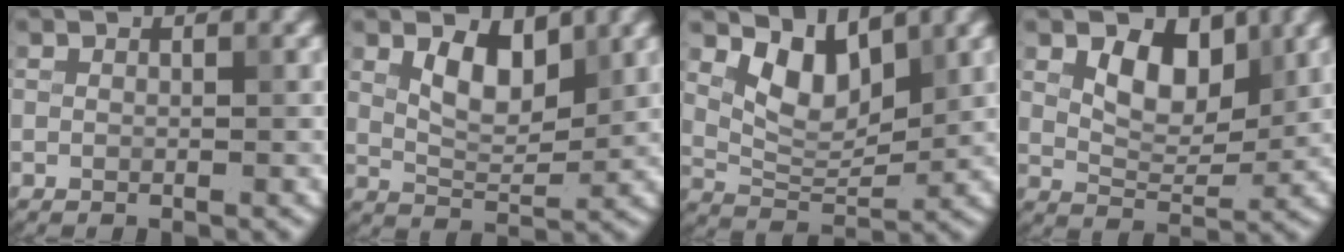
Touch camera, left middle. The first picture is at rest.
{"total": 4.2, "force": [1.9, 2.1, 3.1], "torque": [-0.058, -0.004, 0.034]}
{"total": 4.7, "force": [2.6, 2.4, 3.1], "torque": [-0.063, -0.012, 0.046]}
{"total": 5.0, "force": [2.0, 2.9, 3.5], "torque": [-0.062, -0.005, 0.030]}